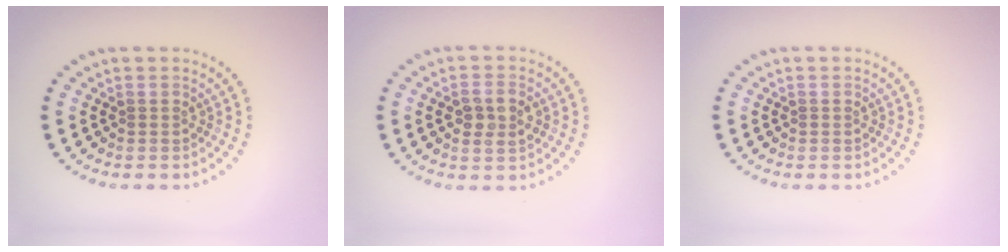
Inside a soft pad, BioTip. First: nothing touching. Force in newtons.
{"total": 2.4, "press": 2.4, "slide": 0.2}
{"total": 0.0}